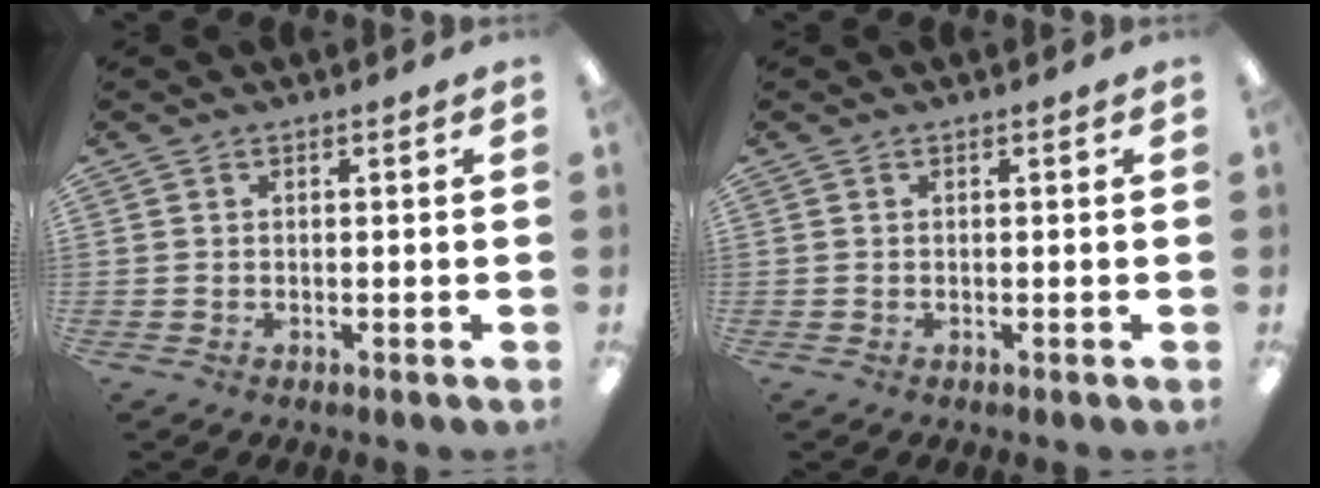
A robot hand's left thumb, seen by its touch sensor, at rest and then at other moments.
{"total": 0.0}